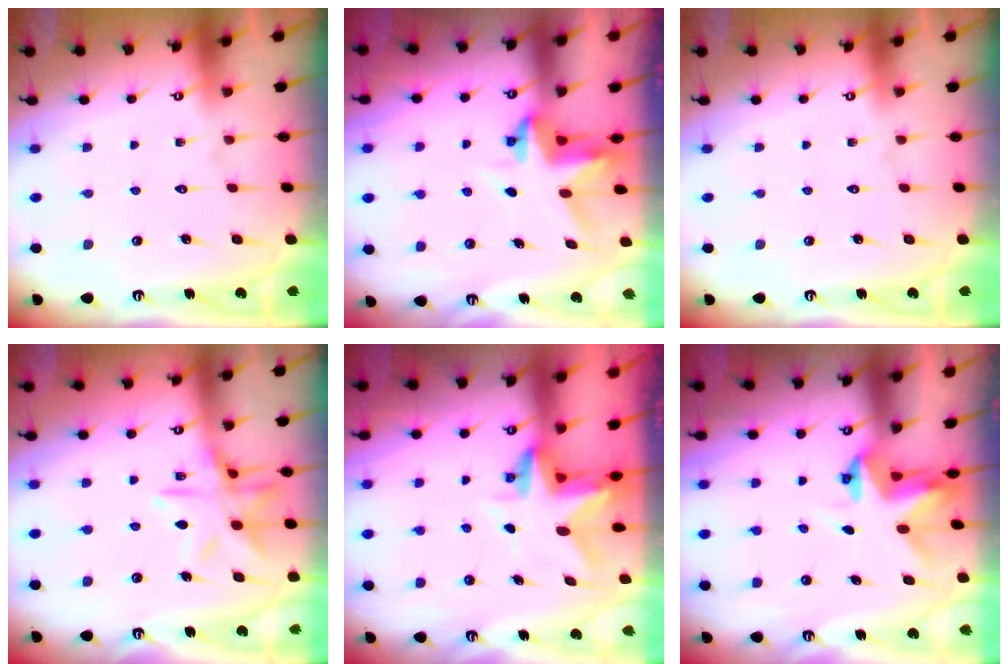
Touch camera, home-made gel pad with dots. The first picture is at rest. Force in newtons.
{"total": 4.5, "press": 4.5, "slide": 0.1}
{"total": 0.0}
{"total": 13.0, "press": 13.0, "slide": 1.0}
{"total": 4.3, "press": 4.3, "slide": 0.1}
{"total": 3.6, "press": 3.6, "slide": 0.2}